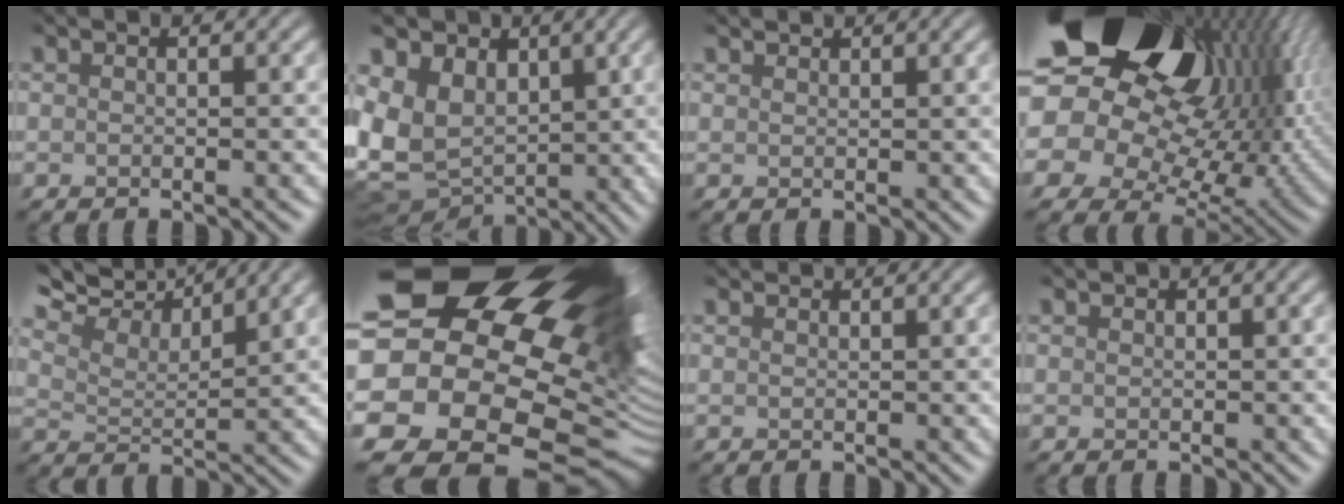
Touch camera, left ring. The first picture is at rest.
{"total": 8.2, "force": [0.5, 6.6, 4.9], "torque": [-0.100, -0.015, 0.013]}
{"total": 1.2, "force": [1.1, 0.4, 0.1], "torque": [-0.005, 0.002, 0.023]}
{"total": 22.5, "force": [7.4, 16.2, 13.8], "torque": [-0.255, 0.013, 0.127]}
{"total": 9.9, "force": [8.2, 2.7, 4.7], "torque": [-0.095, 0.027, 0.113]}
{"total": 22.4, "force": [-0.3, 17.3, 14.3], "torque": [-0.251, -0.005, -0.025]}
{"total": 1.5, "force": [1.4, 0.5, 0.3], "torque": [-0.010, 0.003, 0.022]}
{"total": 0.6, "force": [0.5, 0.4, 0.1], "torque": [0.000, -0.001, 0.010]}